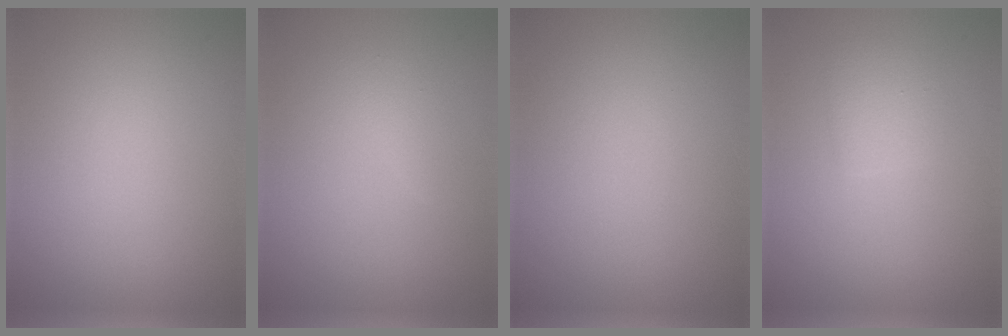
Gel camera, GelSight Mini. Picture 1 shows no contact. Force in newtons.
{"total": 1.1, "press": 1.1, "slide": 0.1}
{"total": 0.0}
{"total": 1.6, "press": 1.6, "slide": 0.1}